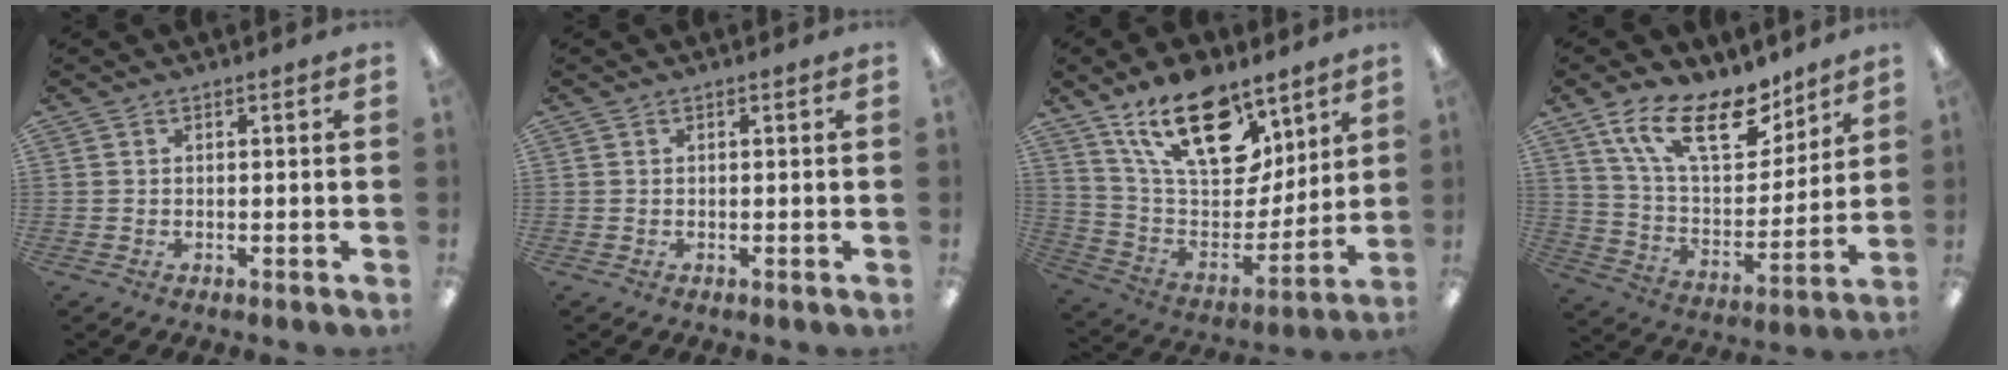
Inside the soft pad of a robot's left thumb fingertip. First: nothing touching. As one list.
[{"total": 0.0}, {"total": 22.5, "force": [14.2, 11.4, 13.2], "torque": [-0.227, -0.075, 0.256]}, {"total": 19.7, "force": [12.7, 8.9, 12.1], "torque": [-0.214, -0.060, 0.224]}]